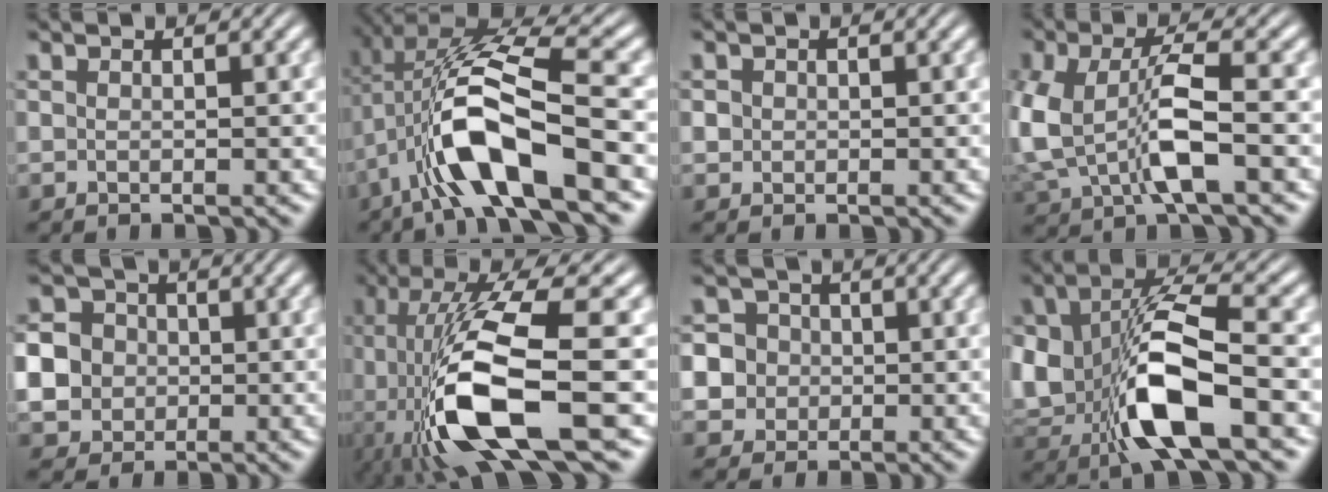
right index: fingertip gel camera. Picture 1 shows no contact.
{"total": 8.7, "force": [-0.6, 3.9, 7.8], "torque": [-0.162, -0.001, -0.008]}
{"total": 1.8, "force": [0.0, 1.8, 0.4], "torque": [-0.017, -0.004, -0.001]}
{"total": 7.4, "force": [-0.8, 5.0, 5.4], "torque": [-0.131, -0.011, -0.007]}
{"total": 10.5, "force": [-1.1, 9.7, 3.8], "torque": [-0.107, -0.034, -0.021]}
{"total": 12.5, "force": [-1.9, 4.1, 11.7], "torque": [-0.229, -0.010, -0.013]}
{"total": 10.5, "force": [-1.5, 9.9, 3.2], "torque": [-0.107, -0.040, -0.025]}
{"total": 9.4, "force": [-0.4, 5.3, 7.8], "torque": [-0.161, -0.005, -0.003]}